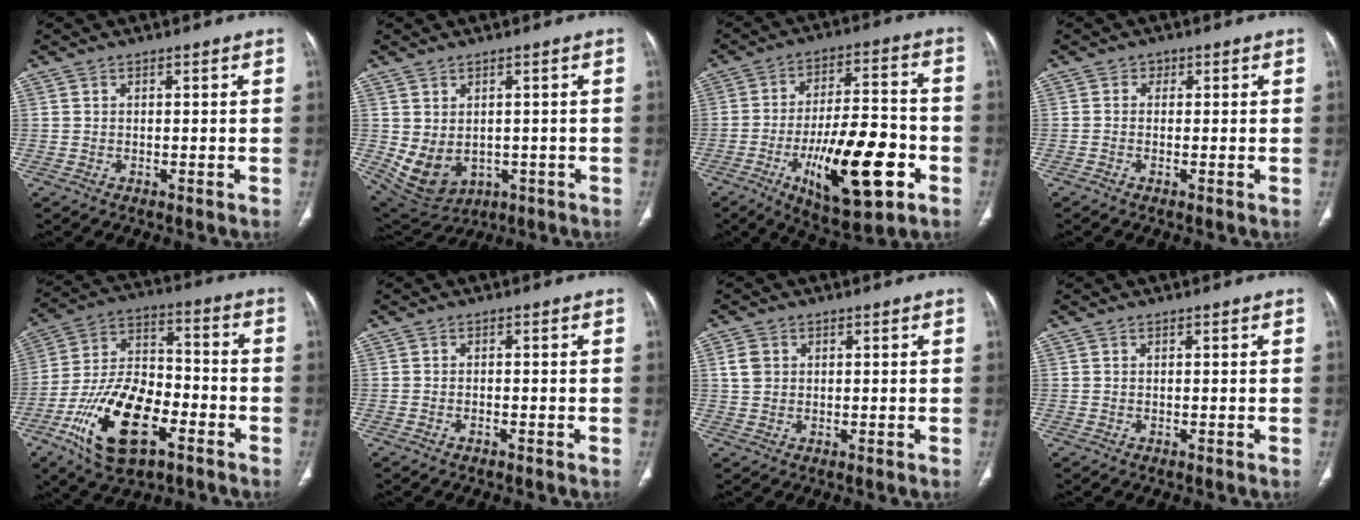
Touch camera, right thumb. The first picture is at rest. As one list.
[{"total": 9.2, "force": [-1.3, 6.9, 6.0], "torque": [-0.099, 0.003, 0.009]}, {"total": 20.1, "force": [-7.3, 7.2, 17.3], "torque": [-0.267, 0.026, -0.106]}, {"total": 1.1, "force": [-0.2, 1.0, 0.4], "torque": [0.004, 0.004, -0.012]}, {"total": 19.7, "force": [-8.7, 9.9, 14.6], "torque": [-0.258, 0.049, -0.153]}, {"total": 0.9, "force": [-0.6, 0.3, 0.6], "torque": [-0.016, 0.007, -0.012]}, {"total": 3.2, "force": [0.9, 2.6, 1.6], "torque": [-0.019, 0.001, 0.022]}, {"total": 0.0}]